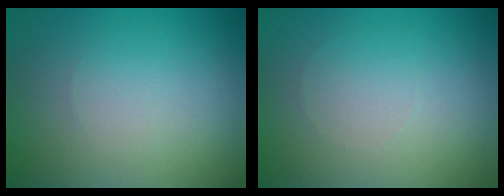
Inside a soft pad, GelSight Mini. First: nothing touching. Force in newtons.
{"total": 0.0}